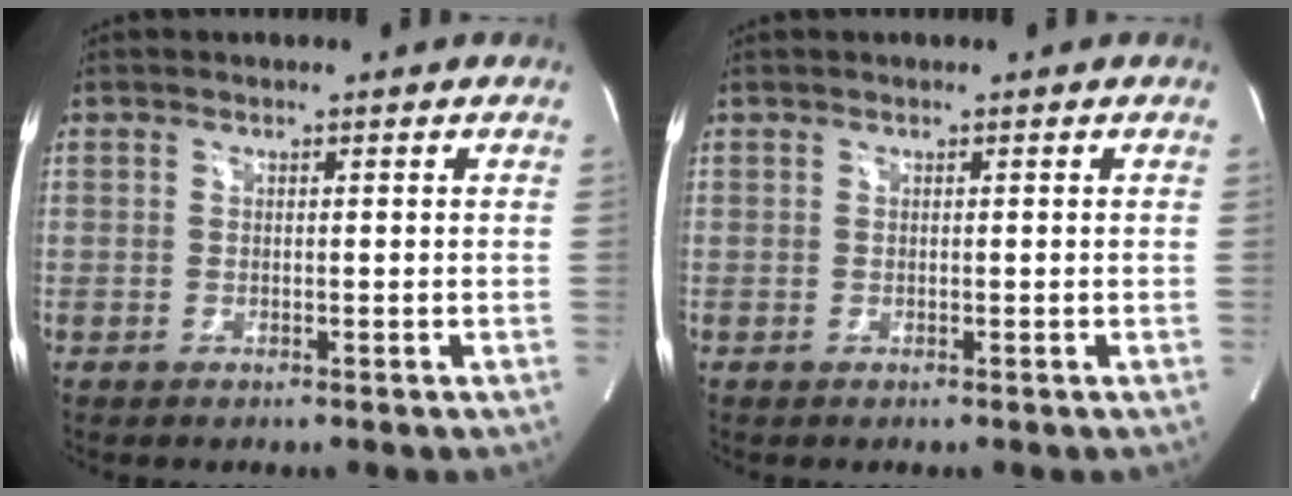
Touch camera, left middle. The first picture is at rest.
{"total": 0.0}